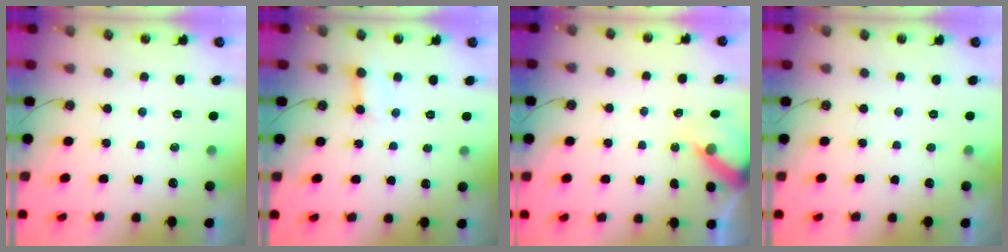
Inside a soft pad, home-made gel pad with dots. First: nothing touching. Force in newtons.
{"total": 5.0, "press": 5.0, "slide": 0.4}
{"total": 6.7, "press": 6.6, "slide": 0.6}
{"total": 3.1, "press": 3.1, "slide": 0.4}